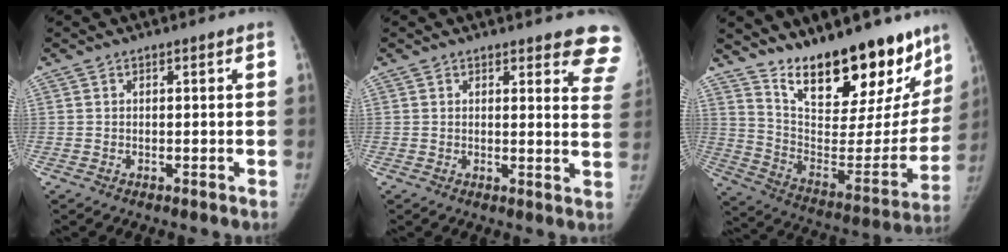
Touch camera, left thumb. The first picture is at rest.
{"total": 8.8, "force": [7.9, 2.1, 3.1], "torque": [0.004, -0.050, 0.060]}
{"total": 28.1, "force": [20.8, 10.6, 15.6], "torque": [-0.195, -0.104, 0.320]}